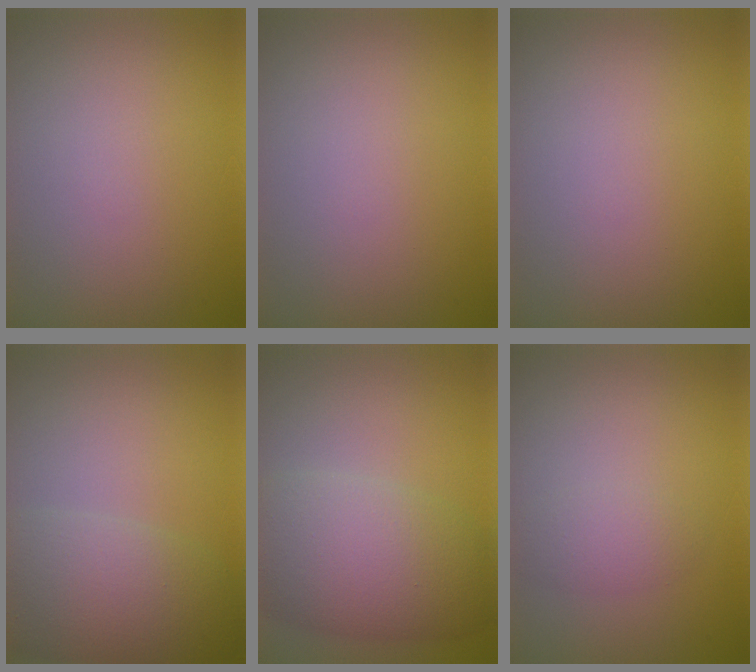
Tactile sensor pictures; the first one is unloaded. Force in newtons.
{"total": 0.0}
{"total": 0.0}
{"total": 7.1, "press": 7.0, "slide": 0.4}
{"total": 8.4, "press": 8.4, "slide": 0.3}
{"total": 1.8, "press": 1.8, "slide": 0.0}